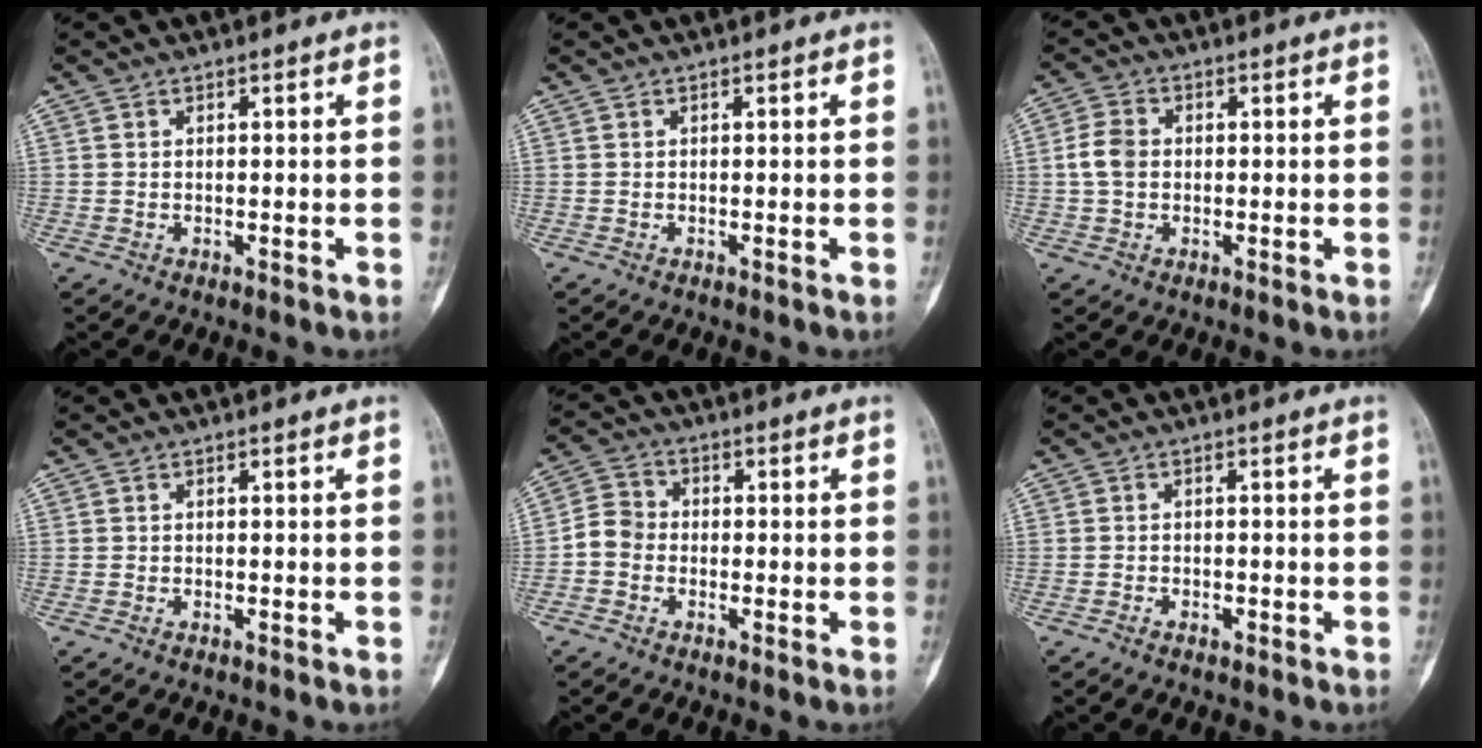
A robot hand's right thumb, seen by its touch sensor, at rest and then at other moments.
{"total": 0.0}
{"total": 4.8, "force": [0.1, 3.7, 3.1], "torque": [-0.062, 0.009, -0.002]}
{"total": 0.0}
{"total": 4.8, "force": [-1.2, 4.1, 2.1], "torque": [-0.026, 0.015, -0.037]}
{"total": 1.3, "force": [-0.8, 0.7, 0.7], "torque": [-0.013, 0.006, -0.015]}